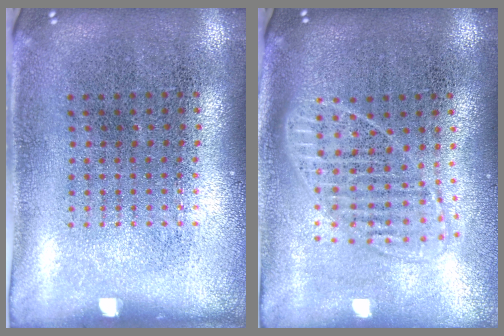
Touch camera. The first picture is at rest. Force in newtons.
{"total": 1.7, "press": 1.4, "slide": 1.0}